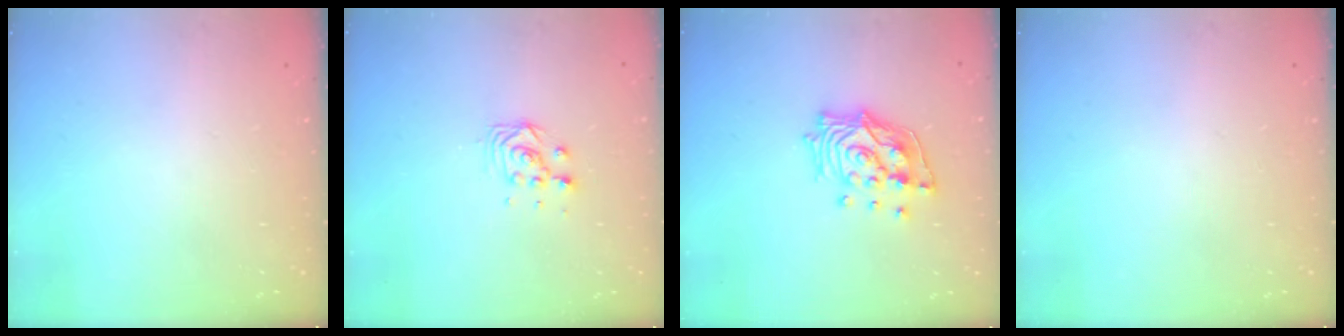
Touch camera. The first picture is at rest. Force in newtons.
{"total": 6.1, "press": 6.1, "slide": 0.3}
{"total": 14.3, "press": 14.2, "slide": 1.9}
{"total": 0.0}